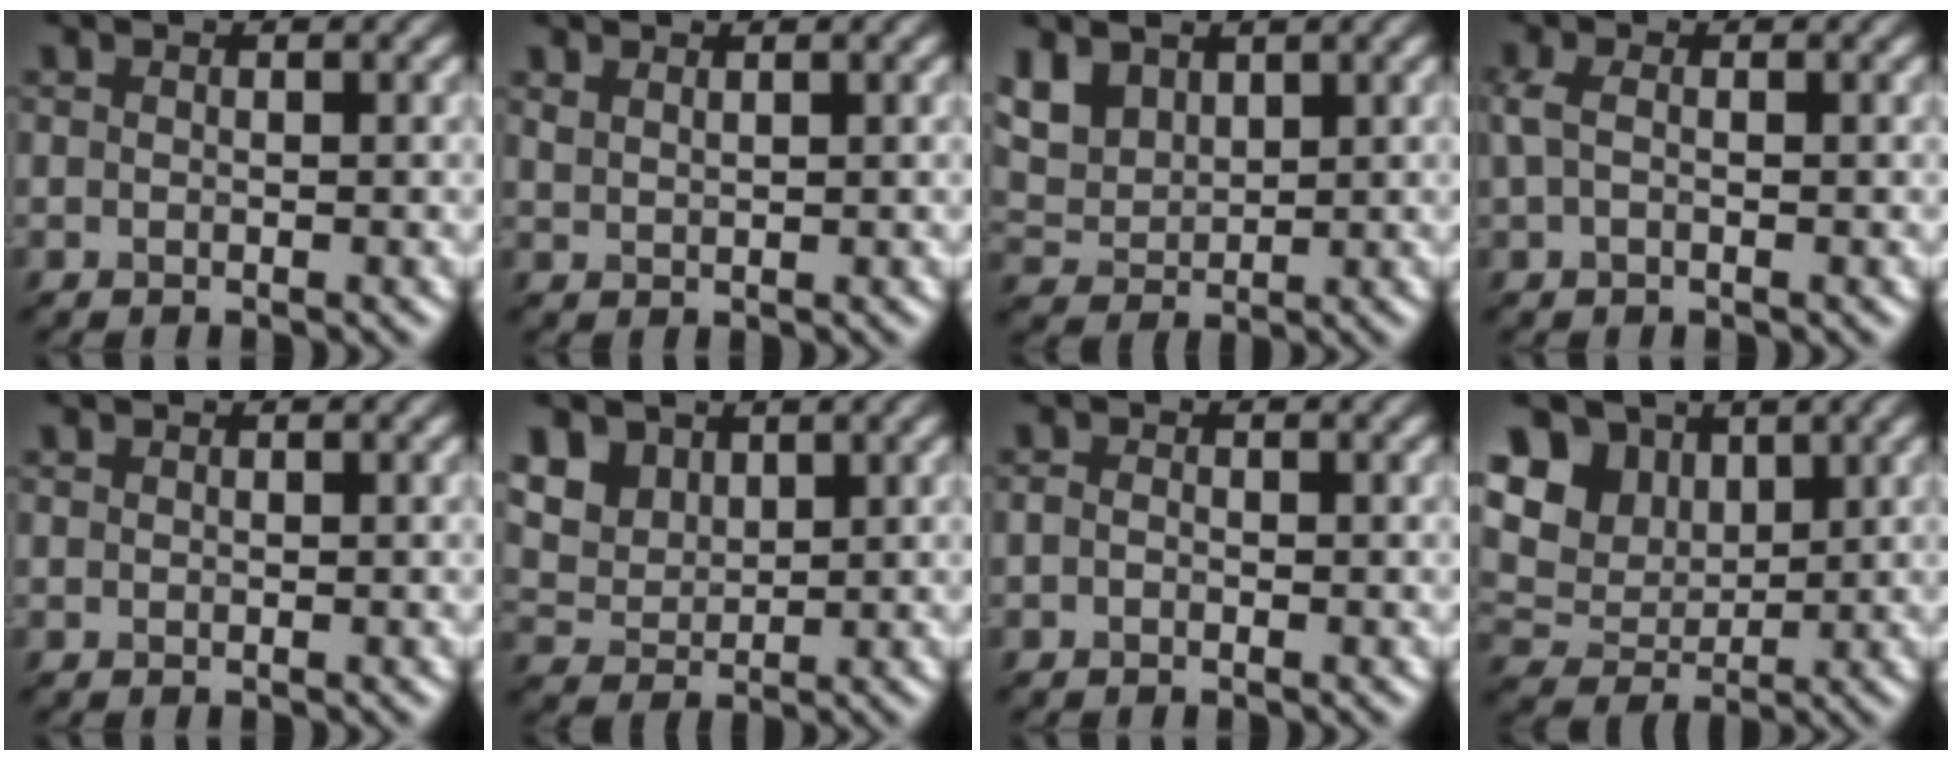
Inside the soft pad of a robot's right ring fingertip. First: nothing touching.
{"total": 0.9, "force": [0.4, -0.6, -0.6], "torque": [-0.003, 0.005, 0.029]}
{"total": 2.6, "force": [2.0, 1.6, 0.7], "torque": [-0.053, 0.004, 0.065]}
{"total": 0.6, "force": [-0.3, -0.3, 0.4], "torque": [-0.037, 0.007, 0.016]}
{"total": 0.6, "force": [-0.1, -0.4, -0.4], "torque": [-0.002, -0.003, 0.003]}
{"total": 4.5, "force": [3.1, 3.0, 1.3], "torque": [-0.093, 0.008, 0.088]}
{"total": 1.0, "force": [-0.7, -0.5, -0.5], "torque": [-0.016, -0.002, 0.005]}
{"total": 9.3, "force": [5.1, 6.8, 3.7], "torque": [-0.117, 0.027, 0.109]}